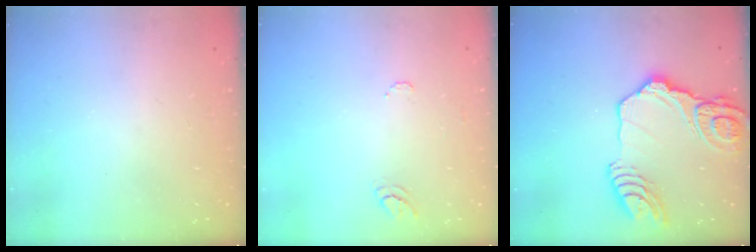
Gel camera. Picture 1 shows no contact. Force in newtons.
{"total": 6.4, "press": 6.3, "slide": 0.5}
{"total": 23.3, "press": 23.1, "slide": 3.0}